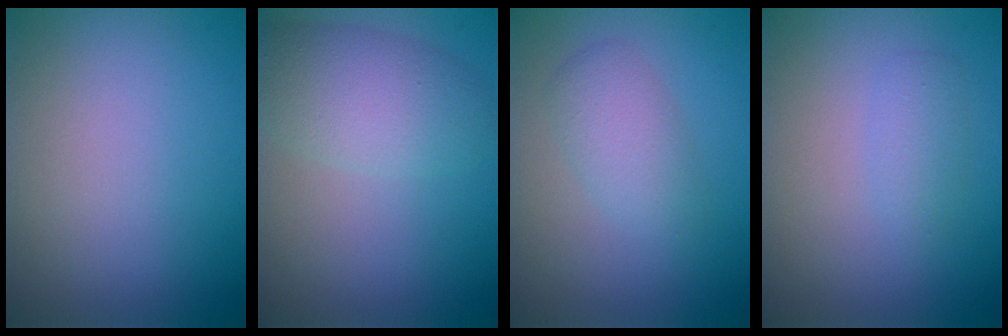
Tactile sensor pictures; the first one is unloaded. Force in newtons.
{"total": 4.5, "press": 4.5, "slide": 0.1}
{"total": 2.7, "press": 2.7, "slide": 0.1}
{"total": 1.5, "press": 1.4, "slide": 0.1}